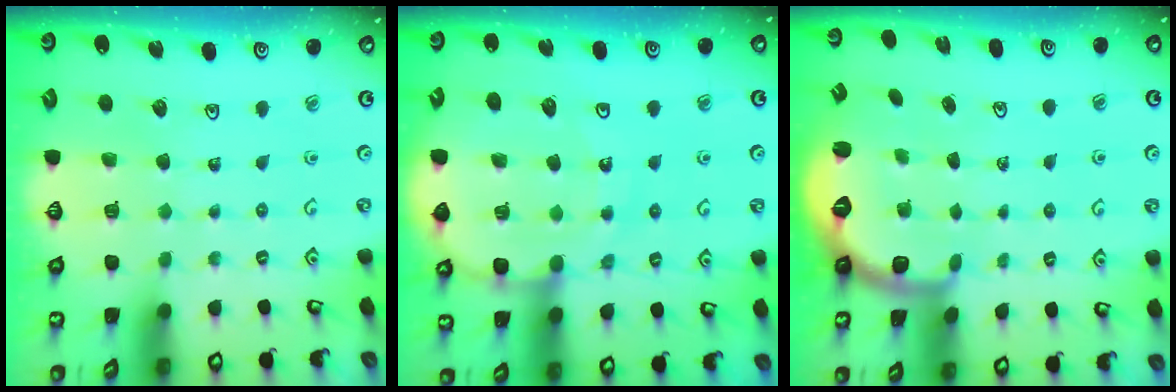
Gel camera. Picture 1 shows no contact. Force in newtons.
{"total": 12.4, "press": 12.3, "slide": 1.4}
{"total": 2.7, "press": 1.6, "slide": 2.1}